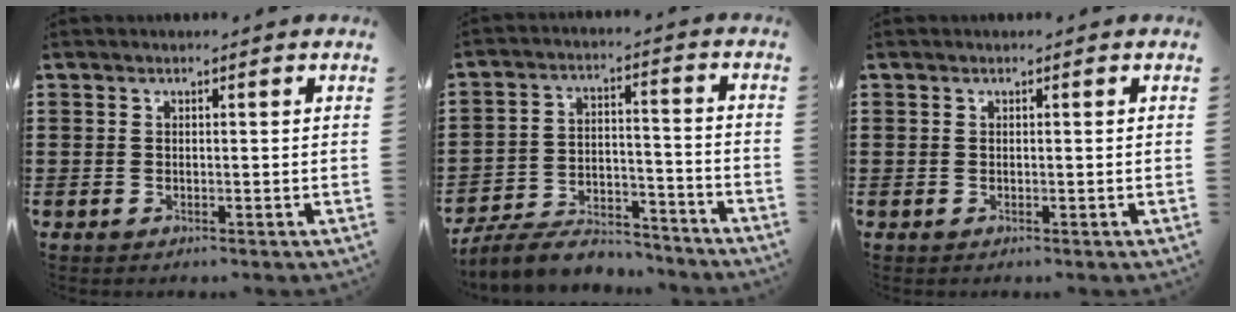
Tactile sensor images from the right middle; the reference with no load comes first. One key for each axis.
{"total": 7.6, "fx": -7.1, "fy": 1.7, "fz": 2.0, "tx": -0.043, "ty": 0.018, "tz": -0.139}
{"total": 0.0}